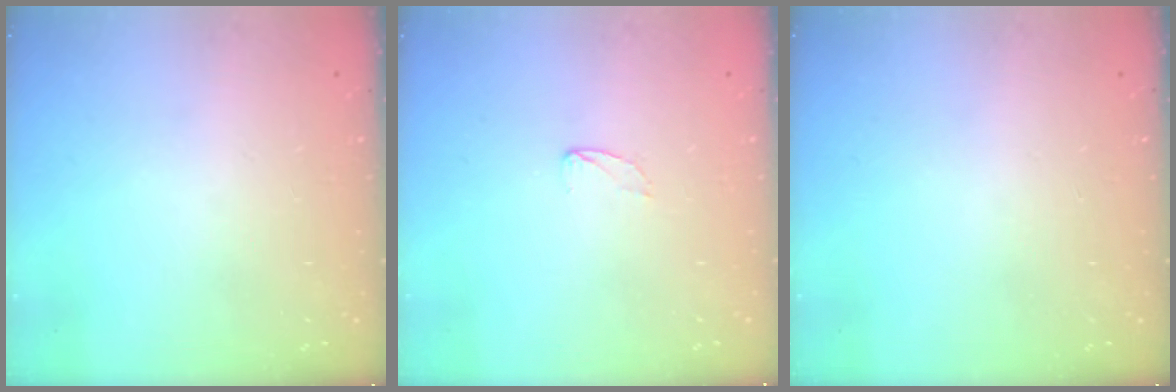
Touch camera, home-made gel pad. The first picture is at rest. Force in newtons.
{"total": 4.0, "press": 4.0, "slide": 0.4}
{"total": 0.0}